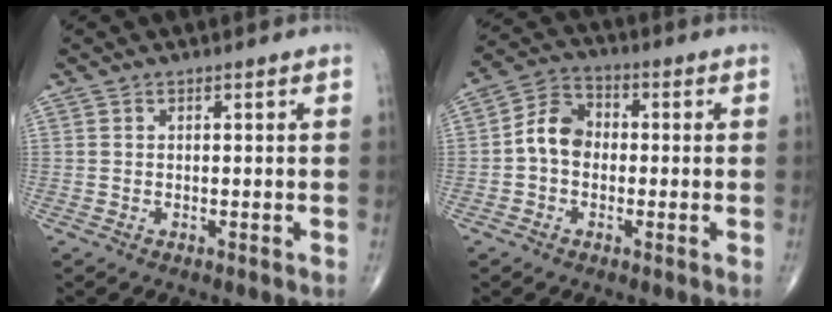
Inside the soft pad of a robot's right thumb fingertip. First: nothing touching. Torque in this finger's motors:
{"motor_torque": [1.04, 0.94, 0.73, -0.06, 0.11]}